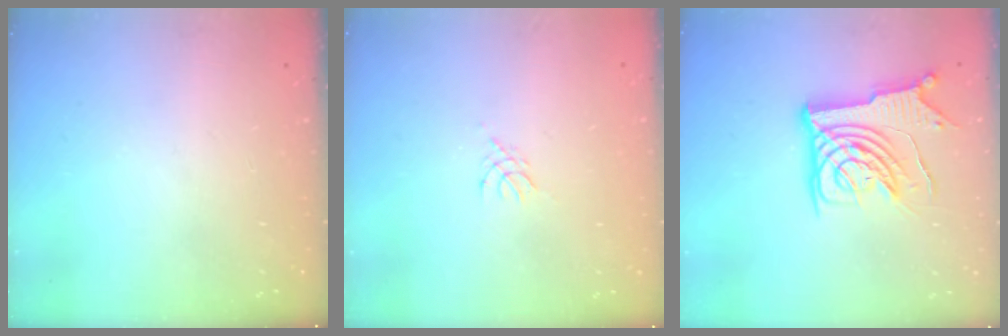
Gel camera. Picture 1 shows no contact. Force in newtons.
{"total": 2.7, "press": 2.6, "slide": 0.6}
{"total": 13.6, "press": 13.5, "slide": 1.8}